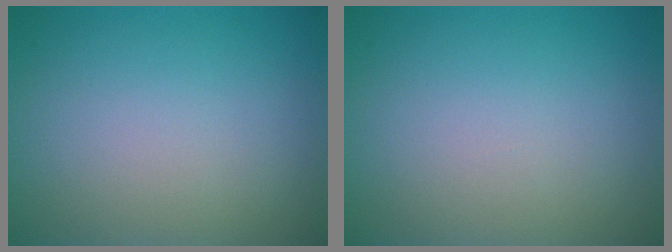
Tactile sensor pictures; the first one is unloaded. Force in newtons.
{"total": 0.0}